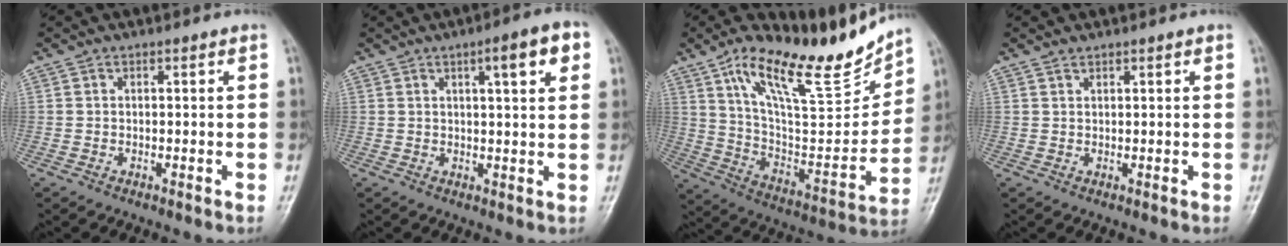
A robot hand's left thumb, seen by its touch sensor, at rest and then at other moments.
{"total": 7.3, "force": [3.1, 1.4, 6.4], "torque": [-0.082, -0.001, 0.040]}
{"total": 22.7, "force": [15.7, 7.2, 14.8], "torque": [-0.196, -0.068, 0.273]}
{"total": 1.0, "force": [0.9, 0.4, 0.1], "torque": [0.002, 0.002, 0.017]}